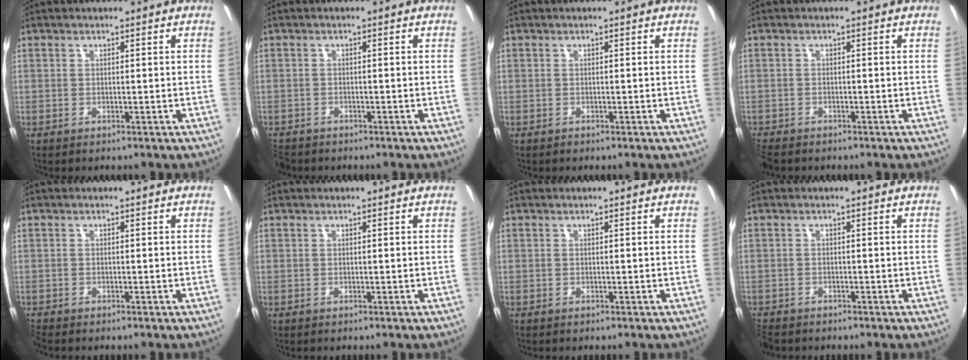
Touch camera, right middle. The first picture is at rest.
{"total": 3.7, "force": [-3.1, 1.8, 0.8], "torque": [-0.032, -0.013, -0.060]}
{"total": 0.0}
{"total": 3.8, "force": [-3.4, 1.3, 1.1], "torque": [-0.039, -0.019, -0.068]}
{"total": 1.5, "force": [-1.4, 0.3, 0.3], "torque": [-0.009, -0.011, -0.031]}
{"total": 0.0}
{"total": 0.0}
{"total": 3.8, "force": [-3.3, 1.6, 0.9], "torque": [-0.036, -0.016, -0.066]}